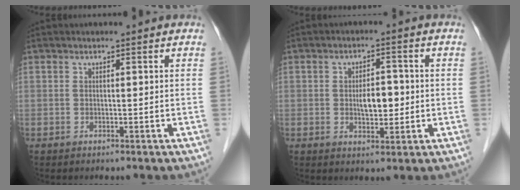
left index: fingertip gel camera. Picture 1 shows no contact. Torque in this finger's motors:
{"motor_torque": [0.28, 0.18, 0.11, 0.06]}